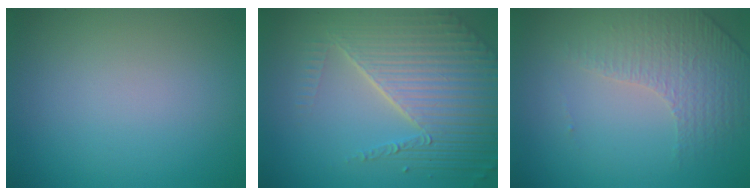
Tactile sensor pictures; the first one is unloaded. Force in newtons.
{"total": 8.5, "press": 5.6, "slide": 6.3}
{"total": 4.4, "press": 2.8, "slide": 3.4}